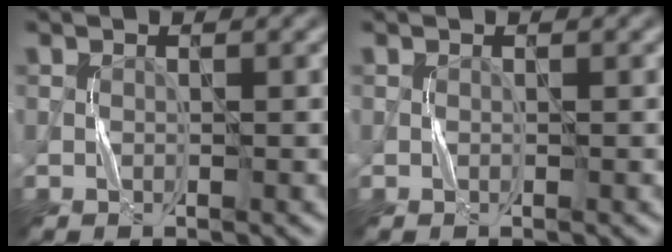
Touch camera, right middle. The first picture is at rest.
{"total": 0.0}